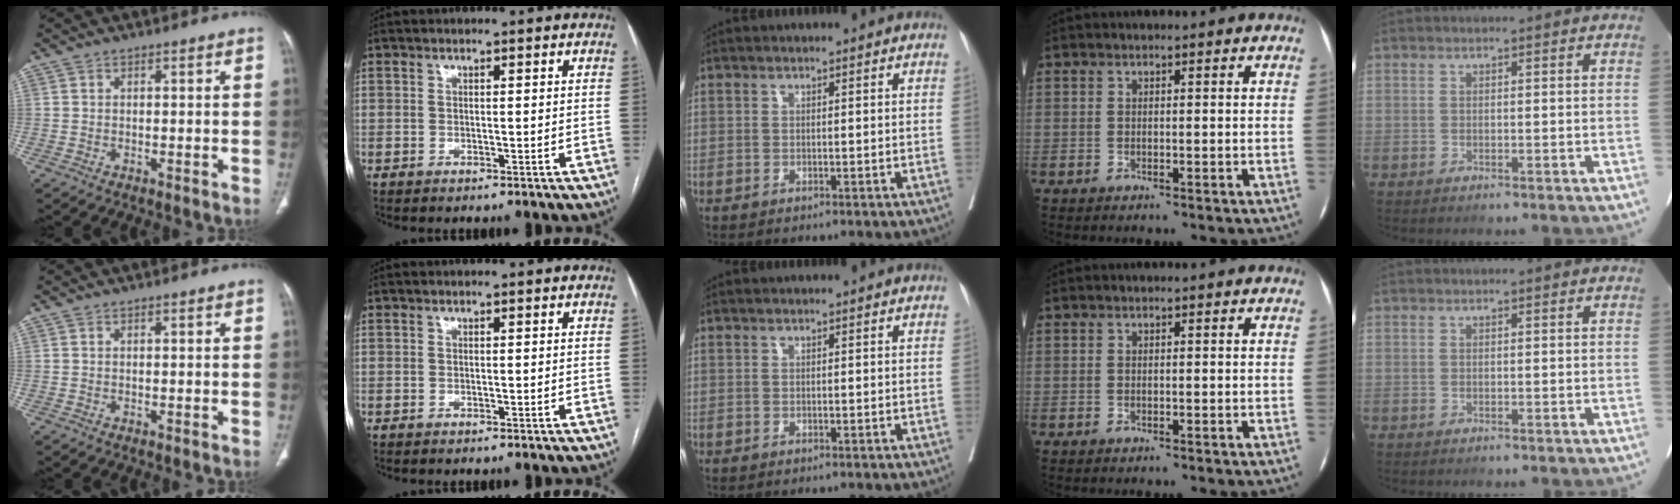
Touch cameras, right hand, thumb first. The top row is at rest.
{}